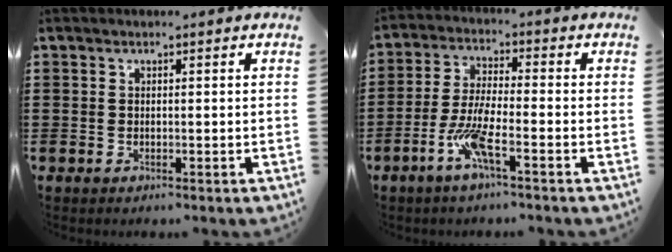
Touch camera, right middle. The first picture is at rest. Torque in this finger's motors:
{"motor_torque": [0.11, 0.35, 0.25, 0.21]}